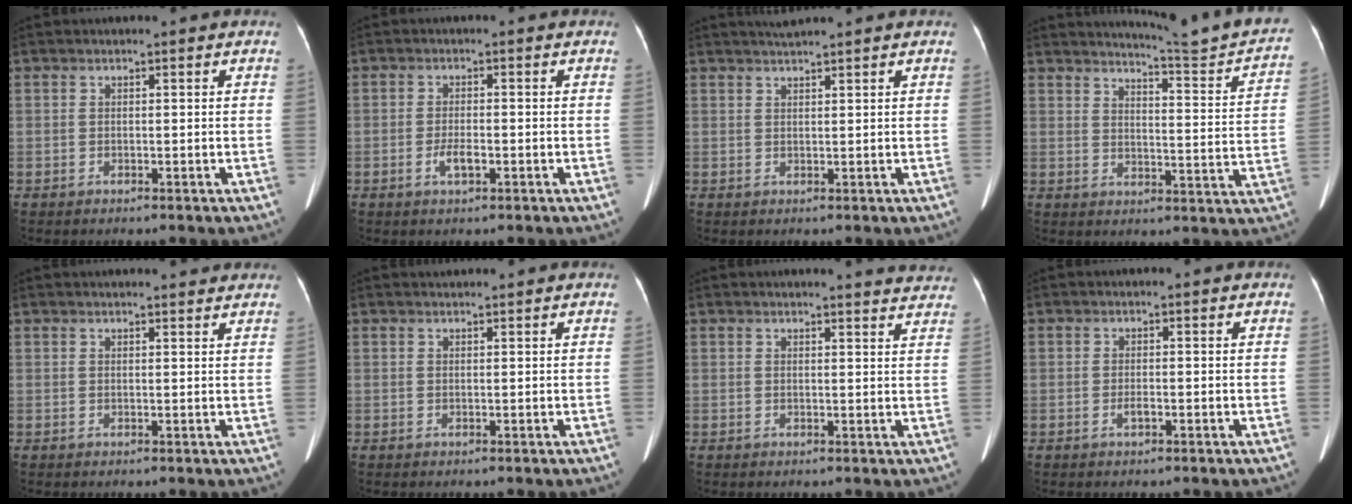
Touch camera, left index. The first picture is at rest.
{"total": 2.6, "force": [-1.1, 0.8, 2.3], "torque": [-0.049, -0.001, -0.018]}
{"total": 2.1, "force": [1.9, -0.5, 0.7], "torque": [-0.008, 0.013, 0.039]}
{"total": 14.3, "force": [13.6, -1.0, 4.2], "torque": [-0.056, -0.072, 0.160]}
{"total": 4.0, "force": [3.8, 0.5, 1.1], "torque": [-0.014, 0.009, 0.039]}
{"total": 0.9, "force": [0.9, -0.1, 0.0], "torque": [-0.007, 0.014, 0.019]}
{"total": 7.1, "force": [7.0, 0.6, 1.1], "torque": [0.002, -0.023, 0.051]}
{"total": 1.0, "force": [-0.5, 0.2, 0.9], "torque": [-0.020, -0.001, -0.006]}